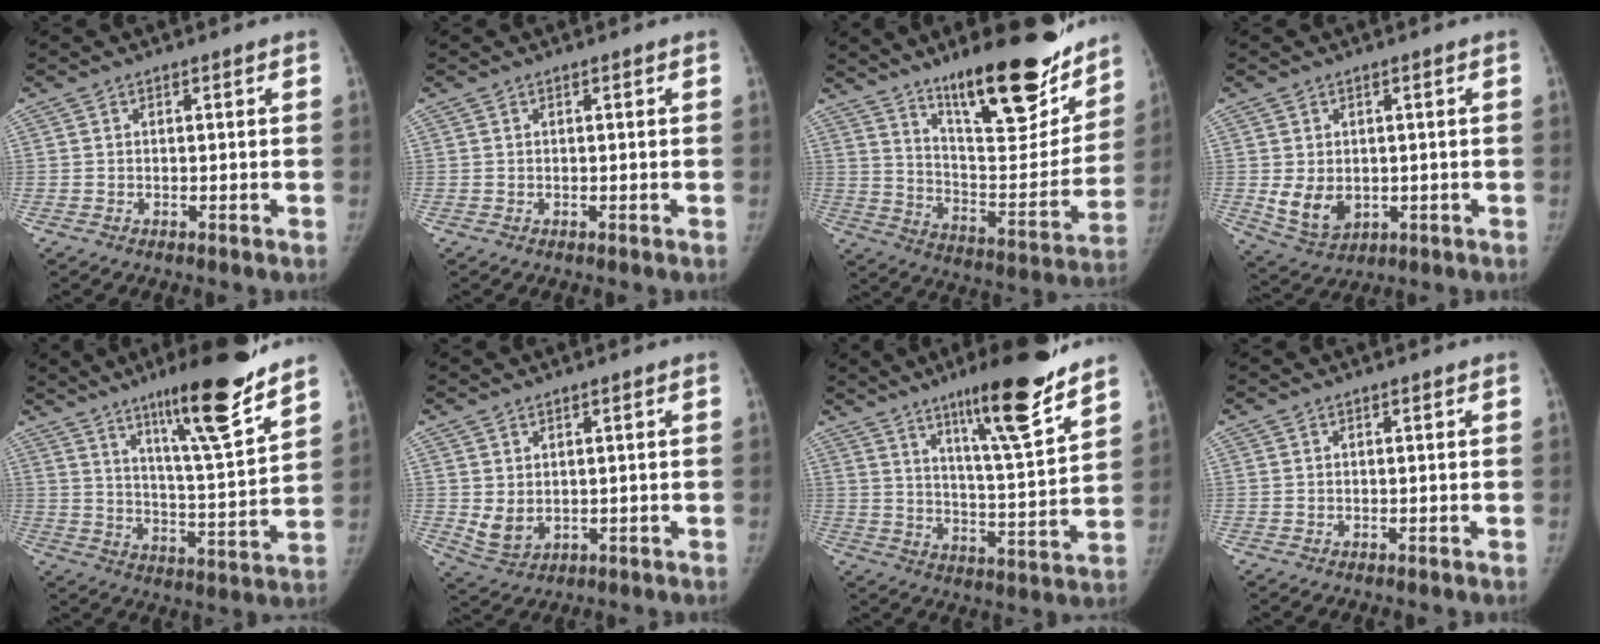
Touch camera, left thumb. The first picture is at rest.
{"total": 0.0}
{"total": 25.6, "force": [17.8, 7.4, 16.8], "torque": [-0.203, -0.103, 0.280]}
{"total": 7.0, "force": [-0.4, 5.3, 4.6], "torque": [-0.067, -0.014, 0.013]}
{"total": 18.4, "force": [12.7, 1.6, 13.2], "torque": [-0.183, -0.077, 0.201]}
{"total": 5.0, "force": [0.7, 3.4, 3.6], "torque": [-0.059, -0.012, 0.029]}
{"total": 17.5, "force": [12.0, 1.7, 12.6], "torque": [-0.175, -0.075, 0.189]}
{"total": 0.0}